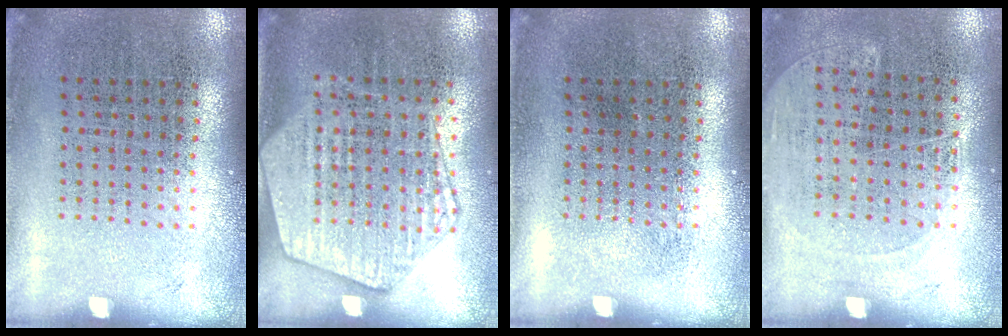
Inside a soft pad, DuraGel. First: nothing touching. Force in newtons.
{"total": 2.1, "press": 1.9, "slide": 0.8}
{"total": 0.0}
{"total": 1.3, "press": 1.0, "slide": 0.7}